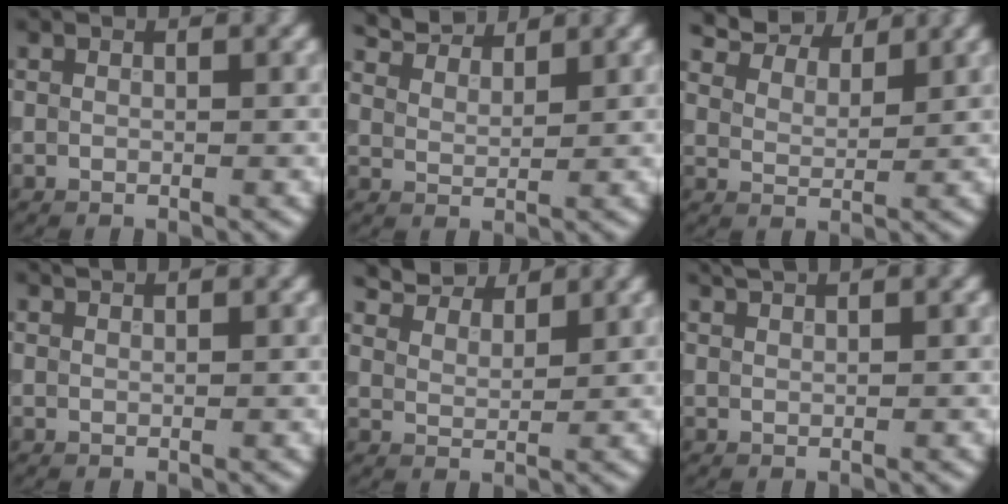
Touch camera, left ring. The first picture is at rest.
{"total": 4.7, "force": [4.4, 1.2, 1.4], "torque": [-0.035, 0.005, 0.080]}
{"total": 8.3, "force": [7.3, 2.7, 3.0], "torque": [-0.072, 0.010, 0.117]}
{"total": 0.7, "force": [0.7, 0.0, 0.2], "torque": [-0.003, -0.002, 0.009]}
{"total": 6.7, "force": [5.9, 2.1, 2.3], "torque": [-0.055, 0.011, 0.096]}
{"total": 1.2, "force": [1.1, 0.2, 0.5], "torque": [-0.005, 0.001, 0.017]}